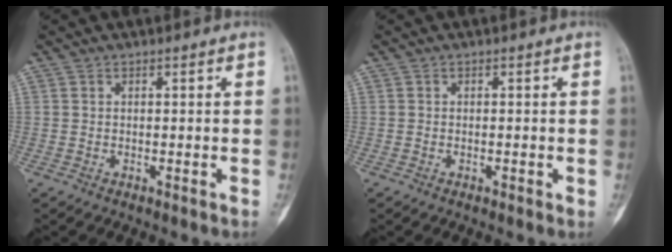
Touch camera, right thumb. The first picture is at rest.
{"total": 0.8, "force": [-0.2, 0.3, 0.7], "torque": [-0.009, 0.000, -0.002]}